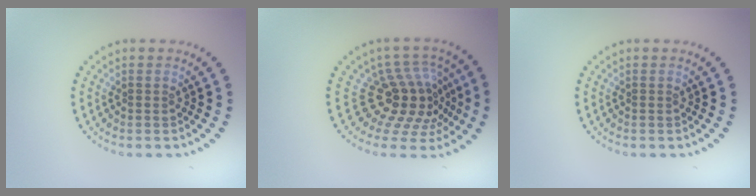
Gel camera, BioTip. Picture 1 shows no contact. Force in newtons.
{"total": 4.9, "press": 3.6, "slide": 3.4}
{"total": 0.0}